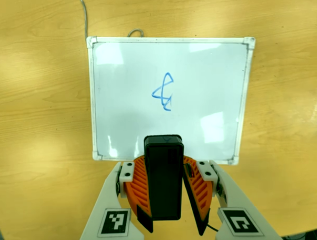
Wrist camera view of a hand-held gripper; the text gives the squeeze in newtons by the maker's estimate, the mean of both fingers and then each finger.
{"total": 9.2, "left": 8.9, "right": 9.5}